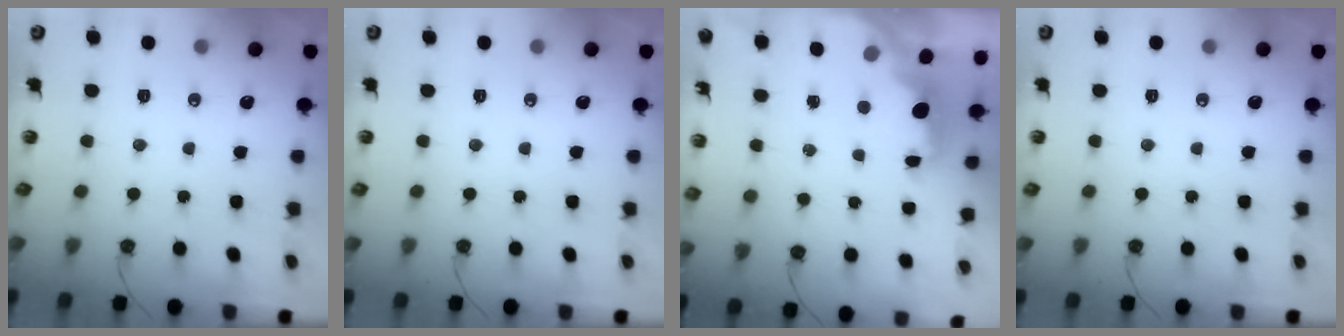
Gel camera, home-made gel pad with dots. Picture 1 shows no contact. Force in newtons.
{"total": 0.0}
{"total": 2.3, "press": 2.1, "slide": 0.8}
{"total": 0.0}